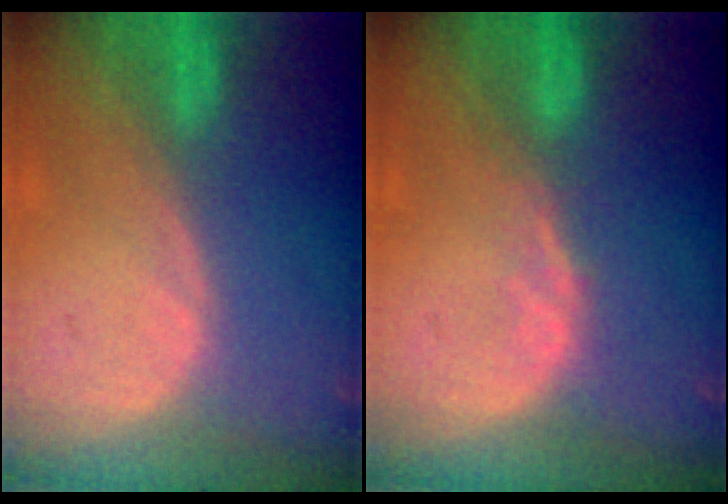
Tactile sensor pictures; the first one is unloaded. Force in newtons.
{"total": 1.4, "press": 1.4, "slide": 0.1}